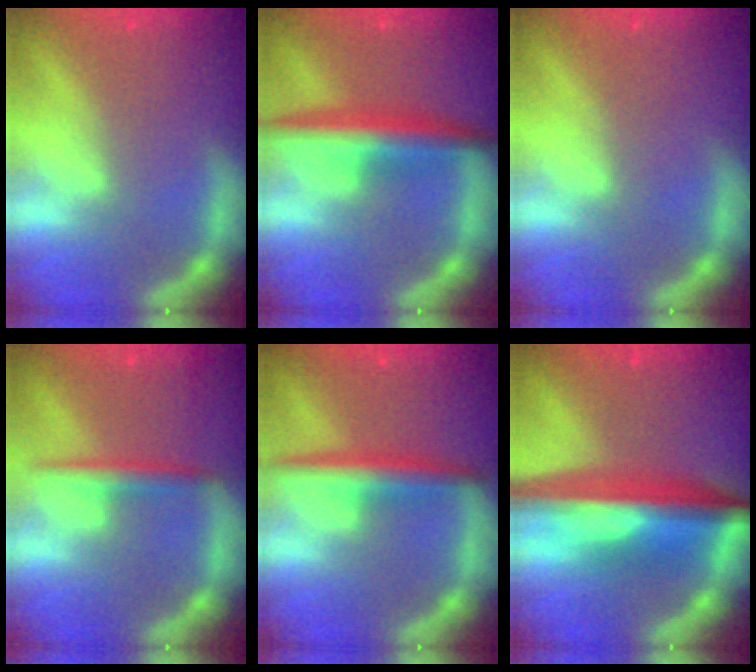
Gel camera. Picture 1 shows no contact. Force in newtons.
{"total": 5.5}
{"total": 0.0}
{"total": 2.4}
{"total": 4.0}
{"total": 10.0}